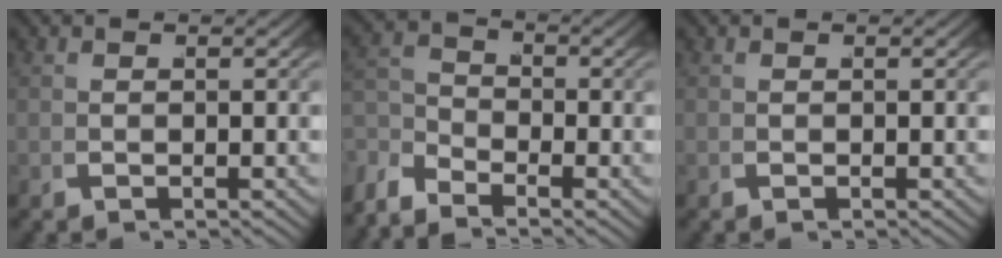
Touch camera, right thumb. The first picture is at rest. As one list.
[{"total": 2.5, "force": [-1.4, 1.4, 1.6], "torque": [-0.025, -0.008, -0.030]}, {"total": 0.0}]